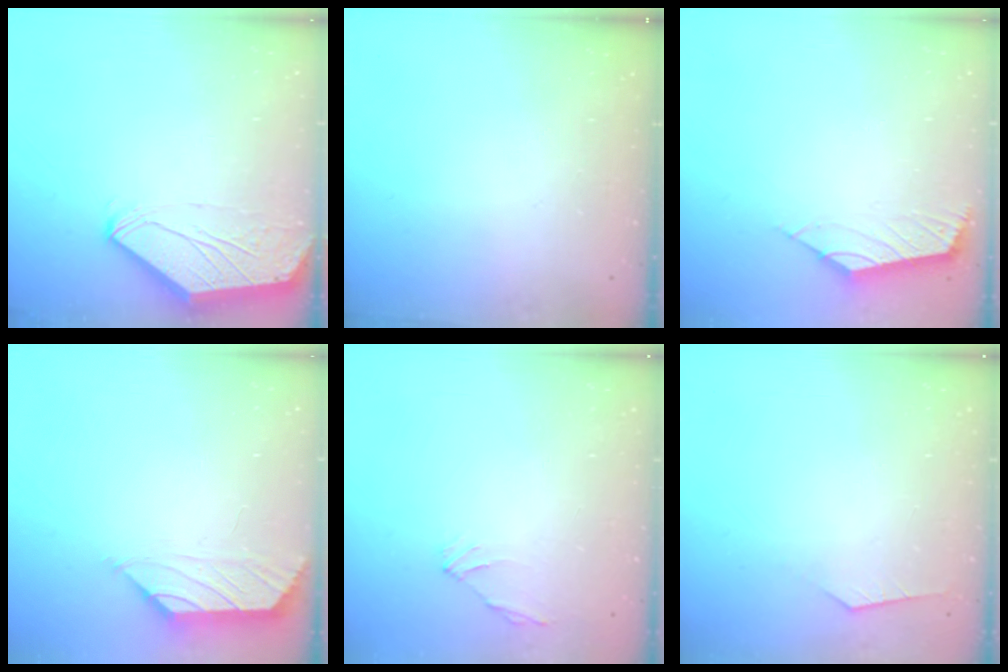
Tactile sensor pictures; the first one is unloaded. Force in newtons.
{"total": 0.0}
{"total": 2.6, "press": 2.5, "slide": 0.6}
{"total": 0.9, "press": 0.7, "slide": 0.5}
{"total": 0.7, "press": 0.3, "slide": 0.6}
{"total": 2.4, "press": 2.4, "slide": 0.4}